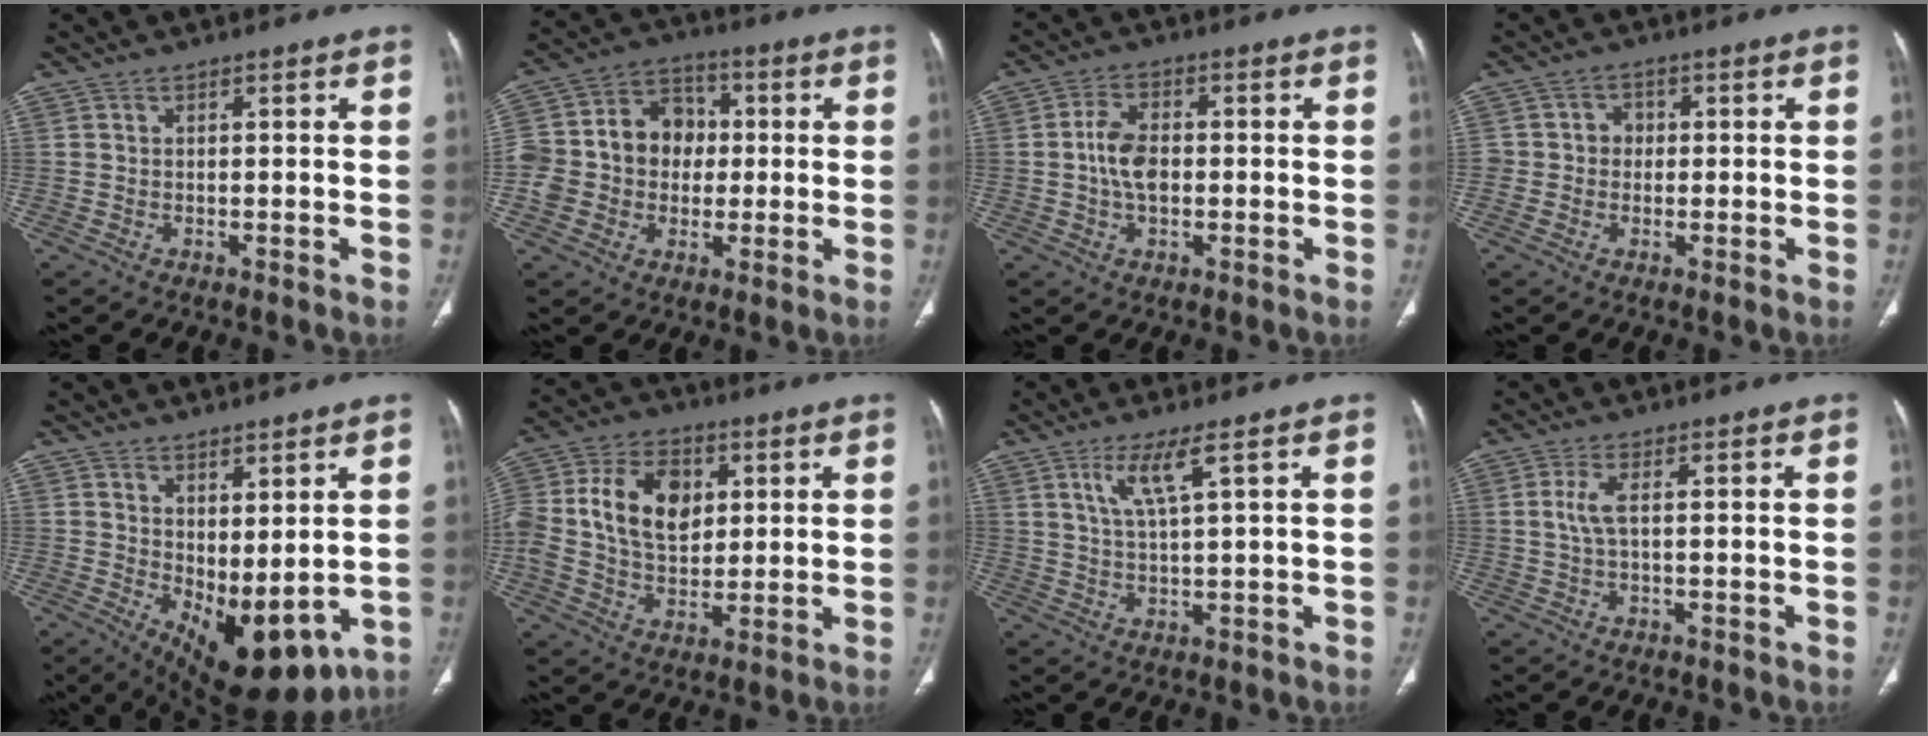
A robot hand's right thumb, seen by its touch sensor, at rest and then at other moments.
{"total": 15.2, "force": [-0.2, 12.8, 8.3], "torque": [-0.125, 0.039, -0.008]}
{"total": 6.2, "force": [-0.3, 3.8, 4.9], "torque": [-0.089, 0.011, -0.010]}
{"total": 3.4, "force": [-0.1, 3.2, 1.1], "torque": [0.011, 0.010, -0.005]}
{"total": 12.4, "force": [-0.2, 5.8, 11.0], "torque": [-0.153, -0.021, 0.024]}
{"total": 15.7, "force": [2.9, 10.9, 10.8], "torque": [-0.194, 0.007, 0.051]}
{"total": 5.4, "force": [2.6, 0.2, 4.7], "torque": [-0.106, -0.014, 0.060]}
{"total": 3.0, "force": [0.3, 0.8, 2.8], "torque": [-0.080, 0.005, 0.006]}